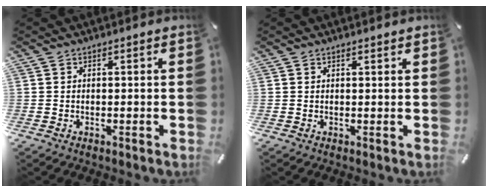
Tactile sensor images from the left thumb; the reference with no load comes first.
{"total": 0.7, "force": [0.6, 0.1, 0.3], "torque": [-0.007, -0.001, 0.011]}